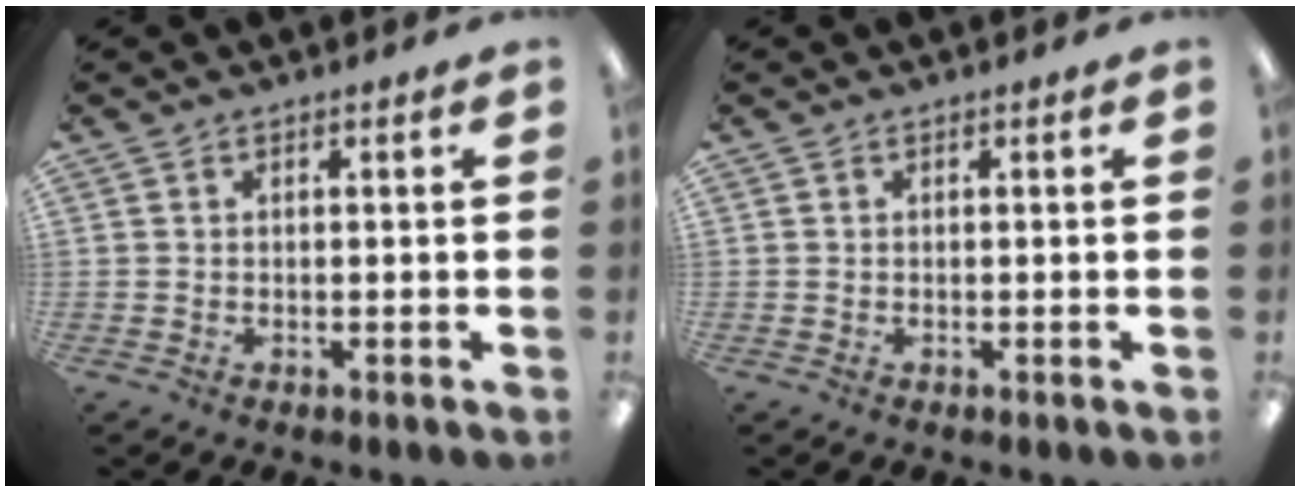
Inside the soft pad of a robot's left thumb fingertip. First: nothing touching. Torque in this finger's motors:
{"motor_torque": [0.00, 0.00, 0.16, -0.16, 0.00]}